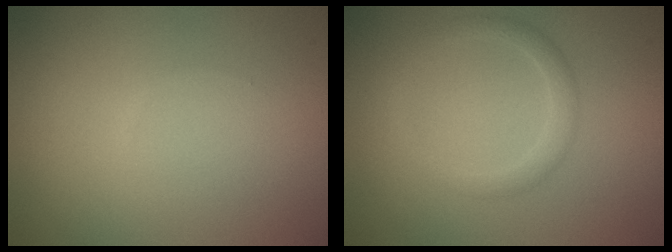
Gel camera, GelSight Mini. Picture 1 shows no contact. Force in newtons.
{"total": 1.7, "press": 1.7, "slide": 0.1}